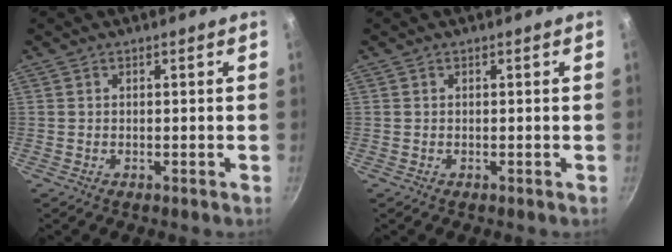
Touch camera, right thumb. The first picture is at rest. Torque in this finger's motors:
{"motor_torque": [-0.13, -0.13, 0.03, -0.21, 0.00]}